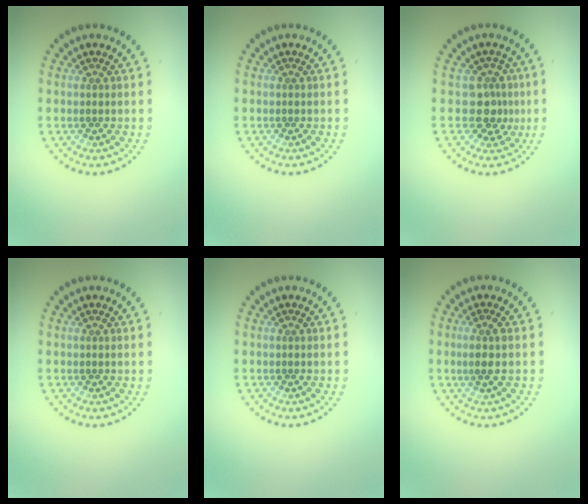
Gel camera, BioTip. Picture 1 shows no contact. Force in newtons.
{"total": 0.0}
{"total": 2.6, "press": 2.0, "slide": 1.6}
{"total": 0.0}
{"total": 0.0}
{"total": 1.5, "press": 1.2, "slide": 0.9}